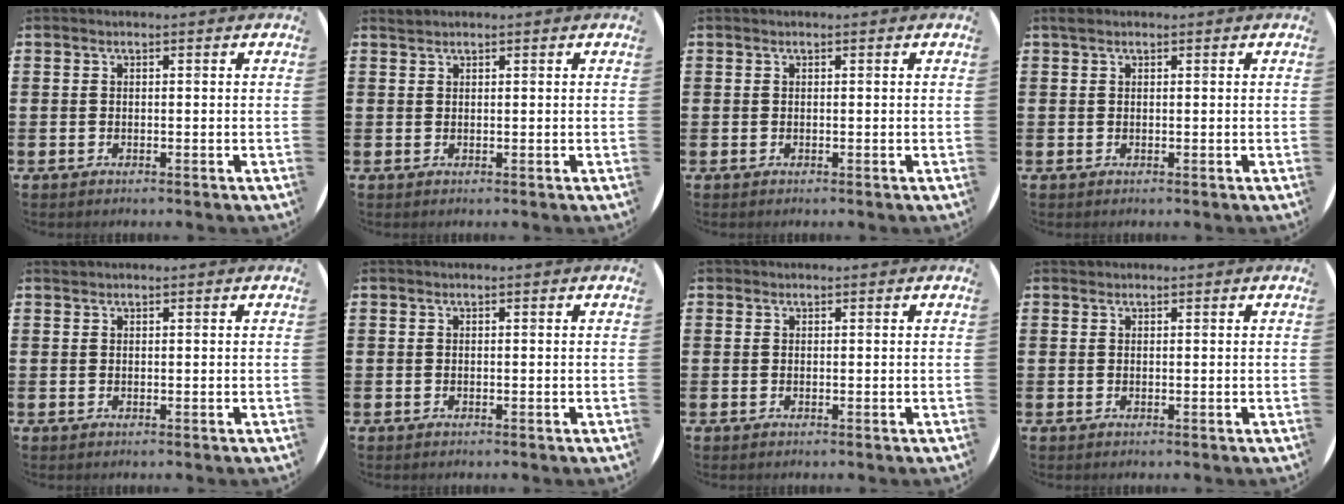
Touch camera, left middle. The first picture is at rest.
{"total": 0.6, "force": [0.6, 0.0, -0.1], "torque": [0.000, 0.001, 0.012]}
{"total": 0.0}
{"total": 0.7, "force": [0.5, 0.3, 0.2], "torque": [0.003, 0.000, 0.008]}
{"total": 0.0}
{"total": 0.0}
{"total": 0.0}
{"total": 0.0}